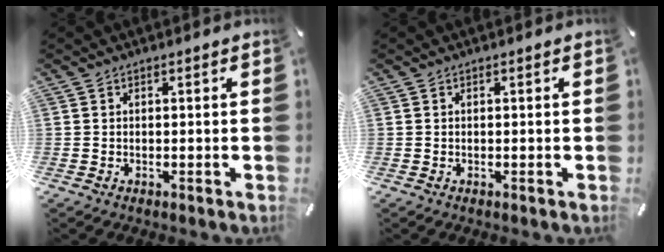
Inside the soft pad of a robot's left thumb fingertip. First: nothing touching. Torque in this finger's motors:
{"motor_torque": [0.00, 0.00, 0.00, 0.00, 0.00]}